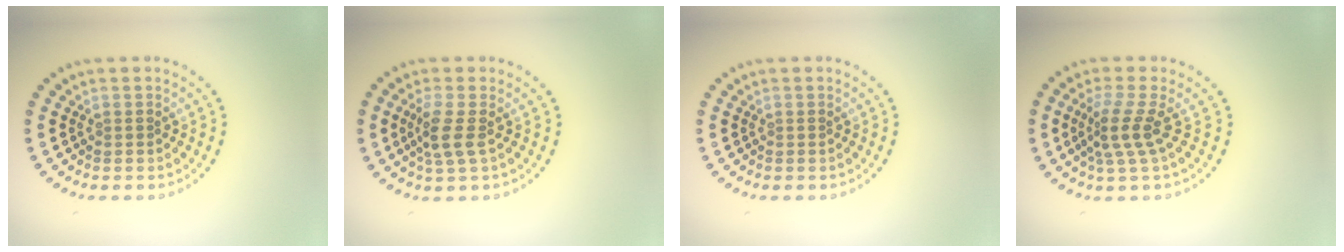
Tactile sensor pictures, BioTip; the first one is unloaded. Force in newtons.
{"total": 2.4, "press": 2.0, "slide": 1.4}
{"total": 0.0}
{"total": 3.0, "press": 2.0, "slide": 2.2}